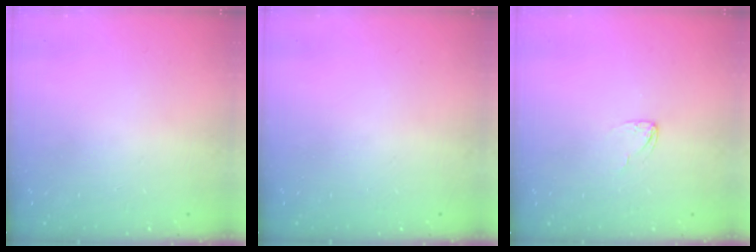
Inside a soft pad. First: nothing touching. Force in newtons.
{"total": 0.0}
{"total": 2.9, "press": 2.9, "slide": 0.2}